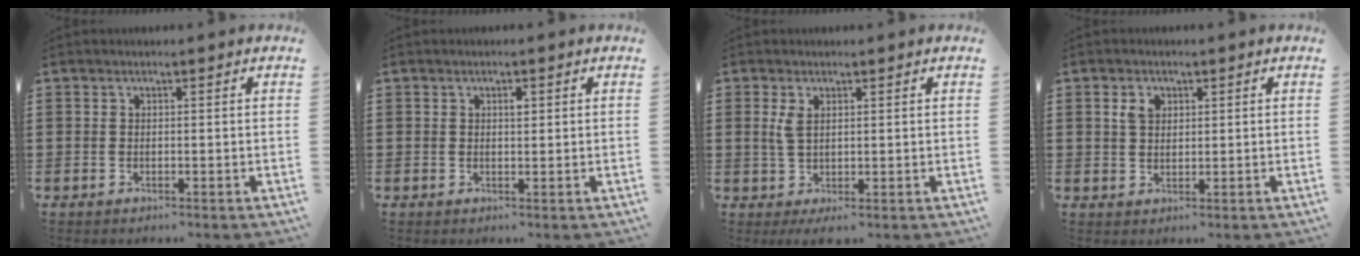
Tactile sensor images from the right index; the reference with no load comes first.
{"total": 1.1, "force": [0.4, 0.5, 0.9], "torque": [-0.011, -0.001, 0.004]}
{"total": 2.6, "force": [0.8, 0.8, 2.4], "torque": [-0.051, 0.004, 0.013]}
{"total": 2.4, "force": [1.0, 1.6, 1.5], "torque": [-0.035, 0.006, 0.018]}